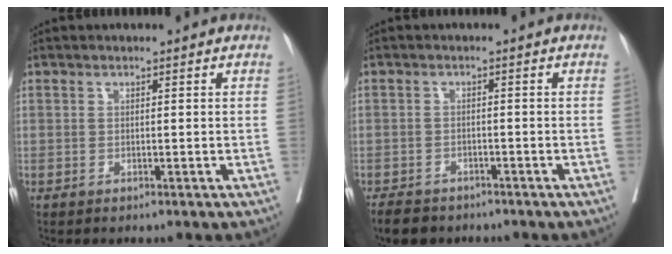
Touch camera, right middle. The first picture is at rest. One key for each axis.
{"total": 5.2, "fx": -4.2, "fy": 2.5, "fz": 1.6, "tx": -0.026, "ty": -0.003, "tz": -0.064}